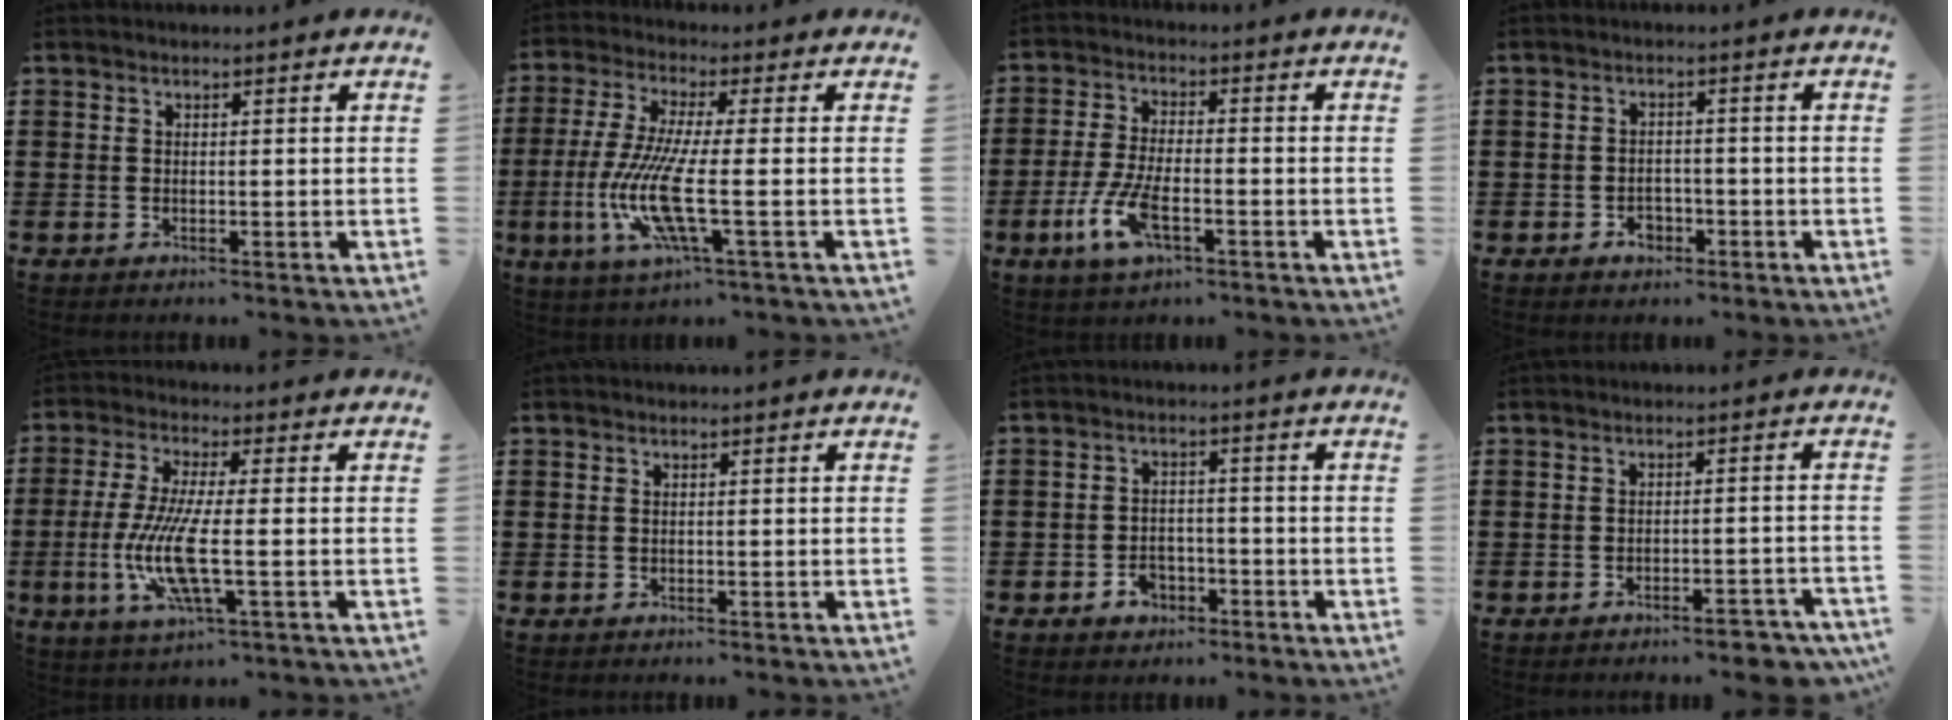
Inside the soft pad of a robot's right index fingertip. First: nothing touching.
{"total": 11.5, "force": [-2.9, 1.2, 11.0], "torque": [-0.255, -0.037, -0.062]}
{"total": 7.6, "force": [-3.2, 2.6, 6.5], "torque": [-0.152, -0.018, -0.060]}
{"total": 2.4, "force": [-1.4, 1.5, 1.1], "torque": [-0.023, -0.001, -0.029]}
{"total": 9.8, "force": [-2.2, 1.8, 9.4], "torque": [-0.206, -0.024, -0.045]}
{"total": 0.0}
{"total": 3.1, "force": [-2.1, 2.1, 1.1], "torque": [-0.026, 0.001, -0.041]}
{"total": 3.7, "force": [-3.3, 0.3, 1.6], "torque": [-0.027, -0.001, -0.063]}